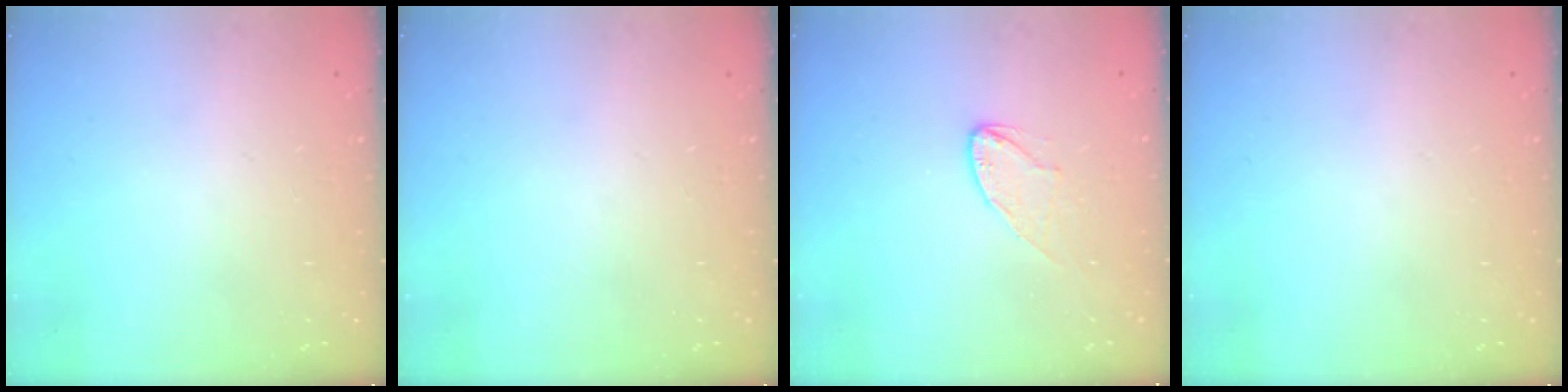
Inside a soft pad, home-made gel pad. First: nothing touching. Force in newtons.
{"total": 0.0}
{"total": 6.8, "press": 6.8, "slide": 0.6}
{"total": 0.0}